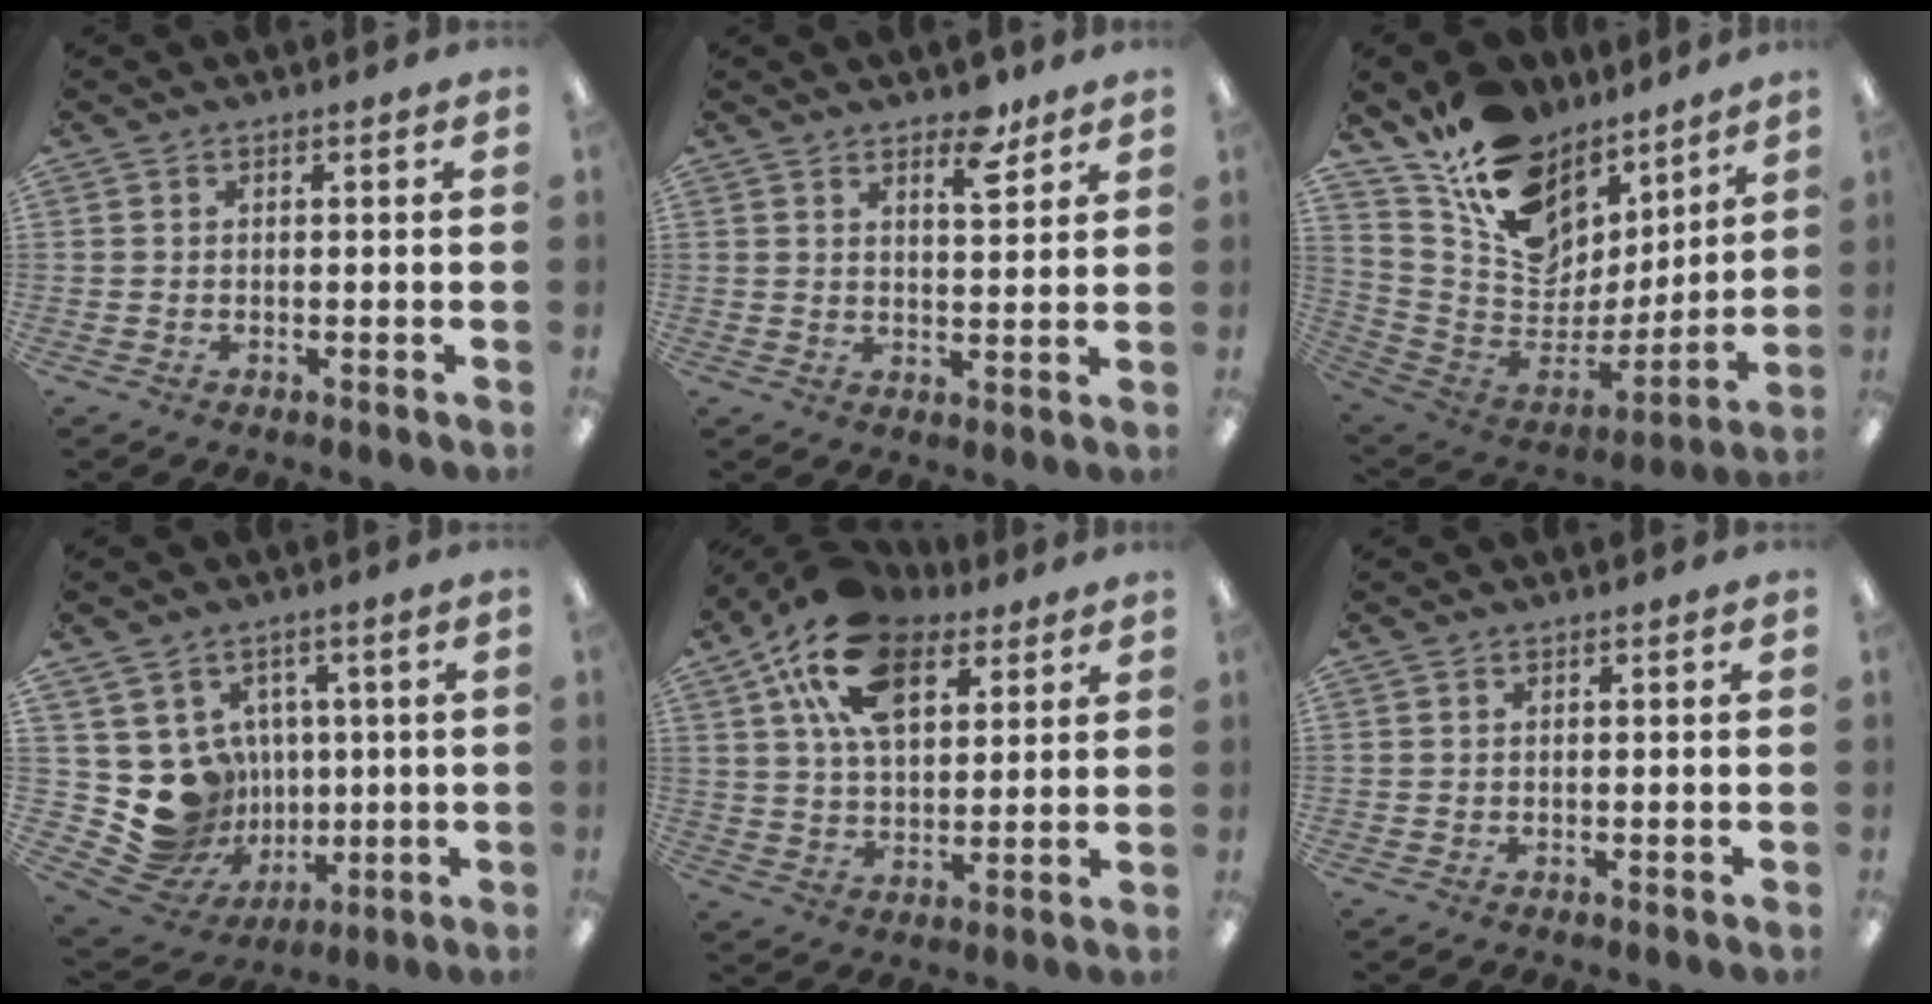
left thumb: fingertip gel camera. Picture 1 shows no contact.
{"total": 6.8, "force": [5.0, 2.6, 3.8], "torque": [-0.038, -0.031, 0.081]}
{"total": 16.4, "force": [10.7, 10.7, 6.2], "torque": [-0.122, -0.087, 0.203]}
{"total": 12.9, "force": [0.1, 12.5, 3.0], "torque": [-0.079, -0.021, 0.027]}
{"total": 17.6, "force": [9.7, 9.8, 11.0], "torque": [-0.207, -0.014, 0.177]}
{"total": 0.0}